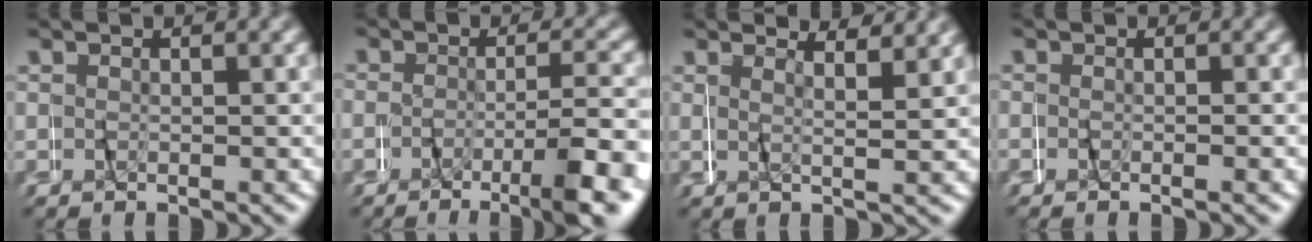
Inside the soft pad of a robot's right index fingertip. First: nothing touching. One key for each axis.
{"total": 5.4, "fx": -3.7, "fy": 0.5, "fz": 3.9, "tx": -0.057, "ty": -0.004, "tz": -0.062}
{"total": 1.8, "fx": 1.2, "fy": -0.9, "fz": 1.0, "tx": -0.030, "ty": 0.003, "tz": 0.021}
{"total": 0.9, "fx": -0.9, "fy": -0.3, "fz": 0.2, "tx": -0.014, "ty": -0.004, "tz": -0.016}